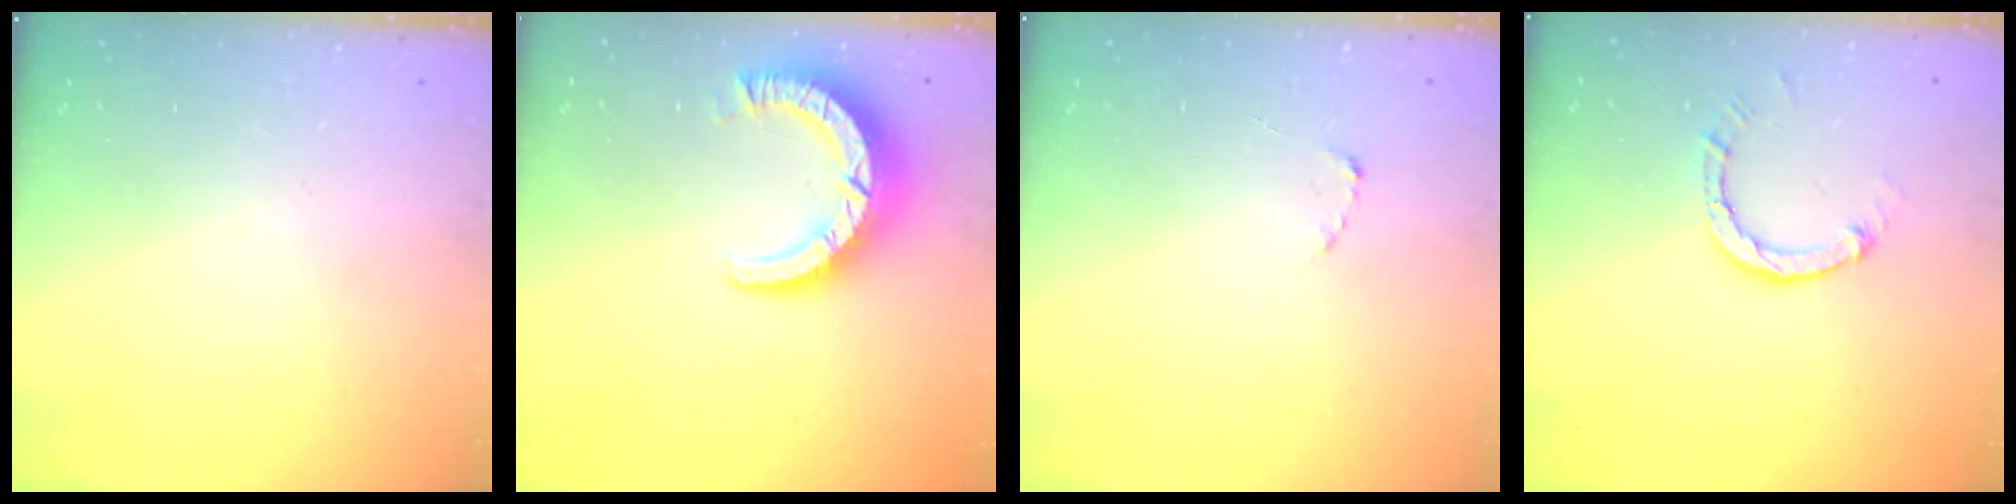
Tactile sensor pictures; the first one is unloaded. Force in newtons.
{"total": 9.0, "press": 9.0, "slide": 1.0}
{"total": 1.8, "press": 1.7, "slide": 0.3}
{"total": 3.0, "press": 3.0, "slide": 0.3}